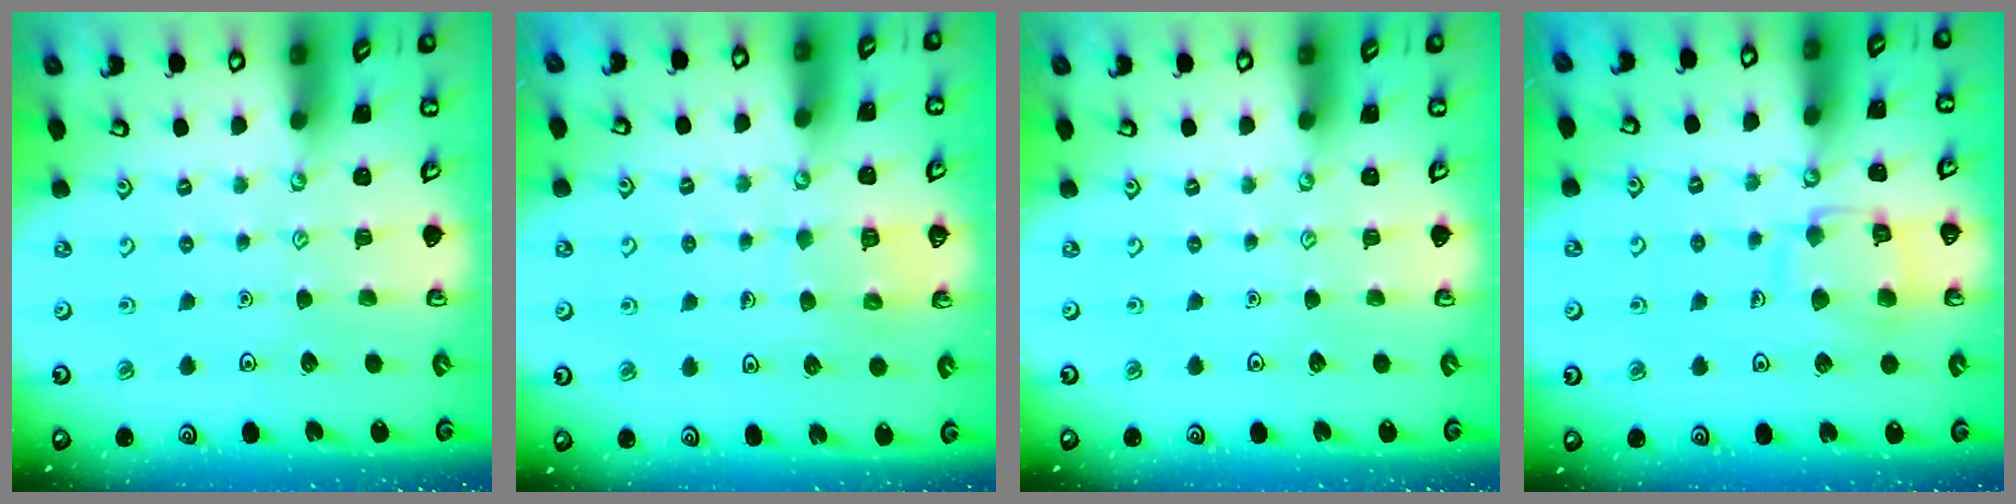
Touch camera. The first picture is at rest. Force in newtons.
{"total": 6.1, "press": 6.1, "slide": 0.5}
{"total": 0.0}
{"total": 11.5, "press": 11.5, "slide": 0.9}